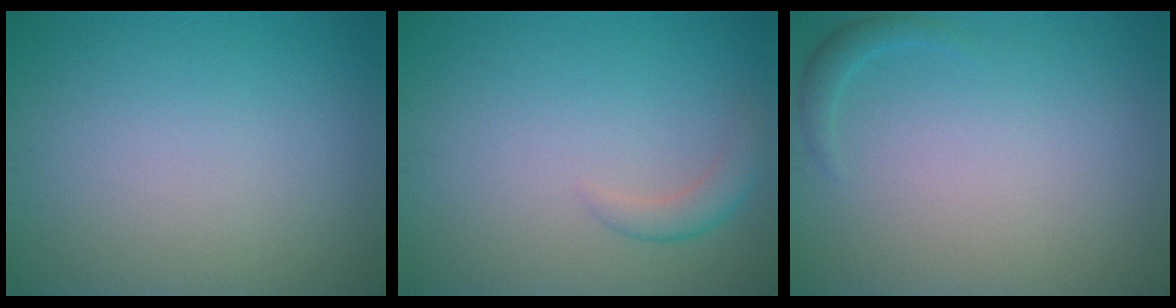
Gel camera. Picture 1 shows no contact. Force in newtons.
{"total": 1.6, "press": 1.6, "slide": 0.1}
{"total": 1.0, "press": 1.0, "slide": 0.1}